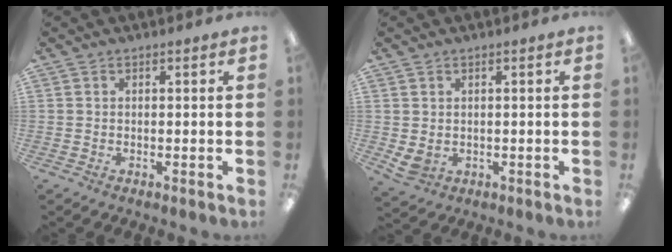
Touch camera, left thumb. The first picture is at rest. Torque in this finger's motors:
{"motor_torque": [-0.05, 0.73, 0.23, -0.37, 0.00]}